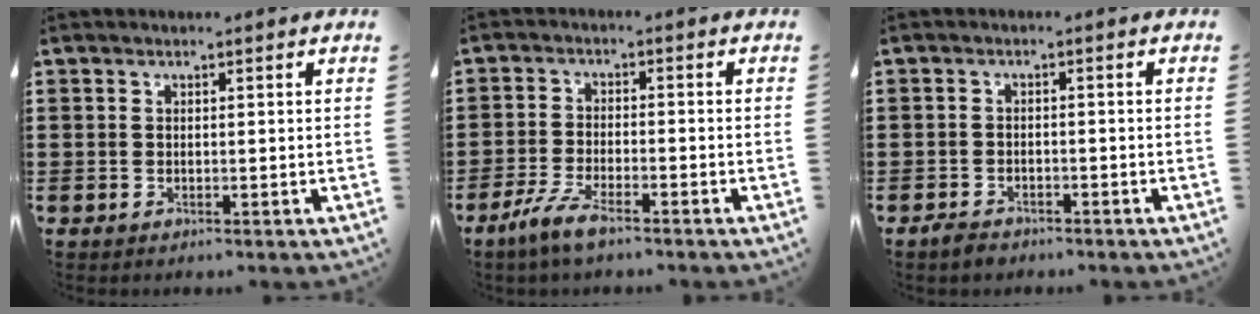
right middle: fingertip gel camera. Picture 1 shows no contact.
{"total": 4.9, "force": [-3.5, 0.9, 3.2], "torque": [-0.079, -0.006, -0.072]}
{"total": 1.5, "force": [-1.4, 0.5, 0.4], "torque": [-0.014, 0.000, -0.029]}